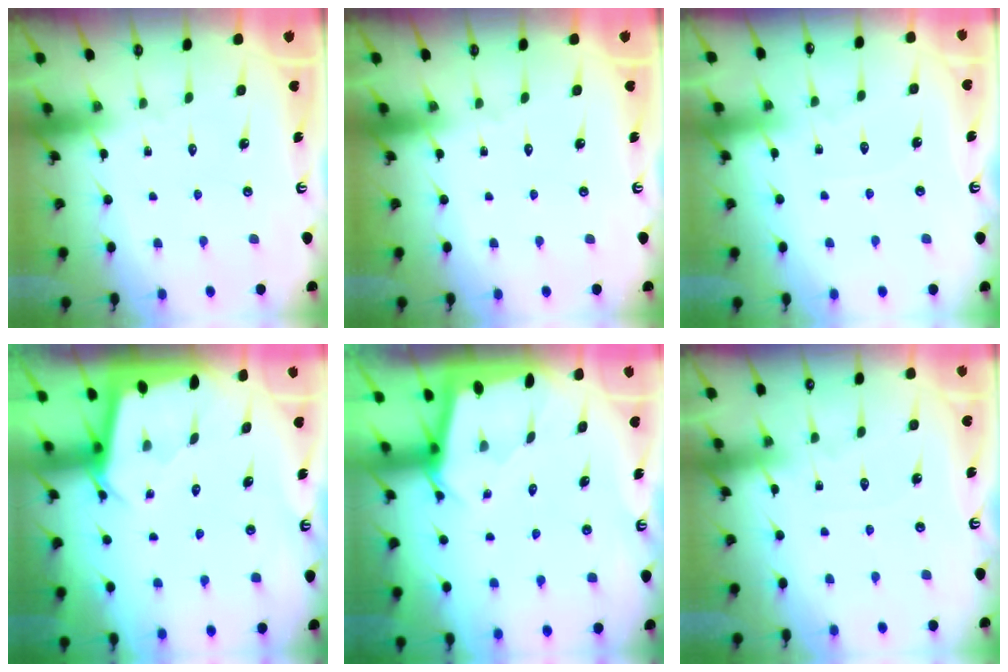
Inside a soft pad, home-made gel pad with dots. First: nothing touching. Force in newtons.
{"total": 0.0}
{"total": 3.8, "press": 3.8, "slide": 0.5}
{"total": 2.5, "press": 2.5, "slide": 0.3}
{"total": 1.3, "press": 1.3, "slide": 0.1}
{"total": 3.8, "press": 3.8, "slide": 0.5}